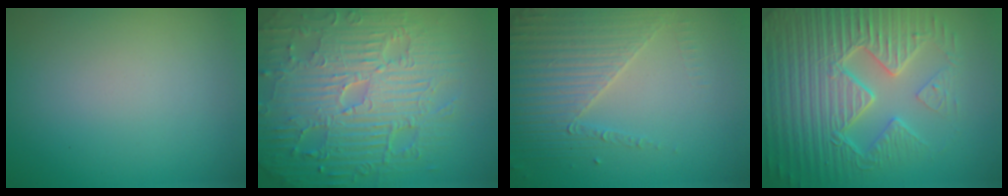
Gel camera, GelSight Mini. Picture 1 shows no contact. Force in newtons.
{"total": 11.6, "press": 7.5, "slide": 8.9}
{"total": 4.0, "press": 3.8, "slide": 1.3}
{"total": 10.0, "press": 6.7, "slide": 7.4}